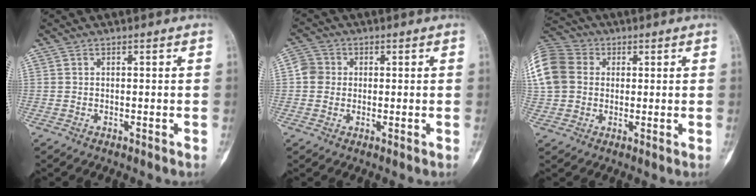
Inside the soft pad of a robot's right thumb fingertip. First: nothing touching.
{"total": 4.1, "force": [0.3, 3.8, 1.3], "torque": [-0.011, 0.007, -0.002]}
{"total": 16.0, "force": [2.7, 13.2, 8.6], "torque": [-0.204, 0.035, 0.045]}